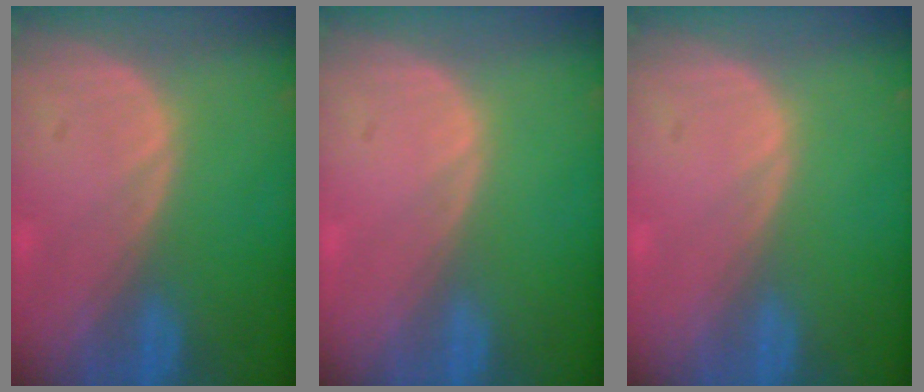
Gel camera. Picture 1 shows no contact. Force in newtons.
{"total": 0.0}
{"total": 0.0}